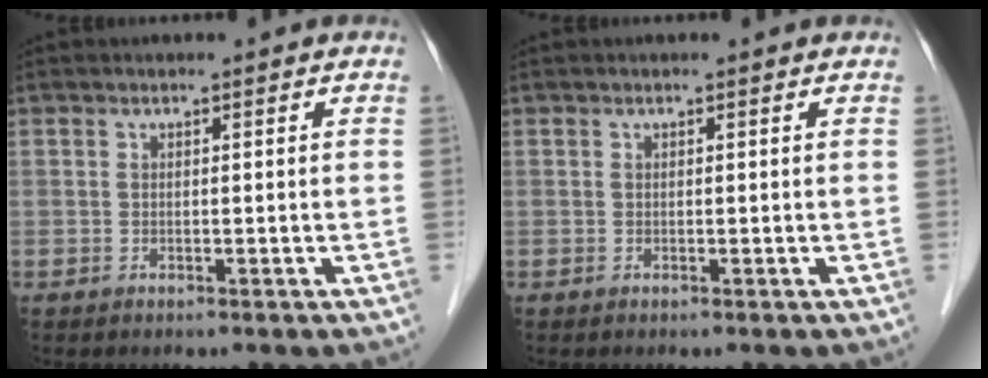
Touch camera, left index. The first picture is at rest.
{"total": 0.7, "force": [0.6, 0.1, 0.3], "torque": [-0.008, 0.011, 0.007]}